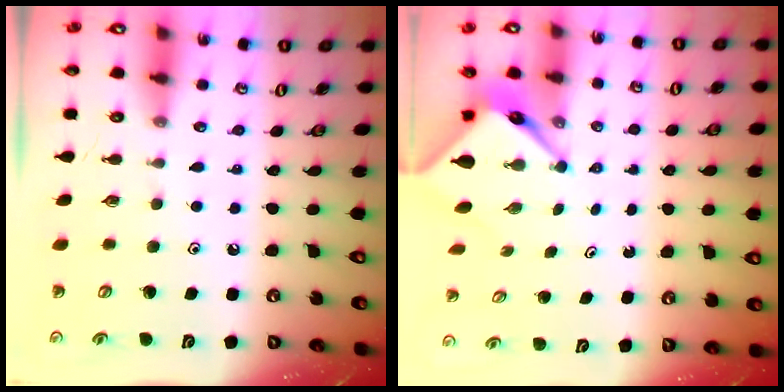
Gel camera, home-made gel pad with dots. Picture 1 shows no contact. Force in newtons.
{"total": 4.3, "press": 4.3, "slide": 0.2}